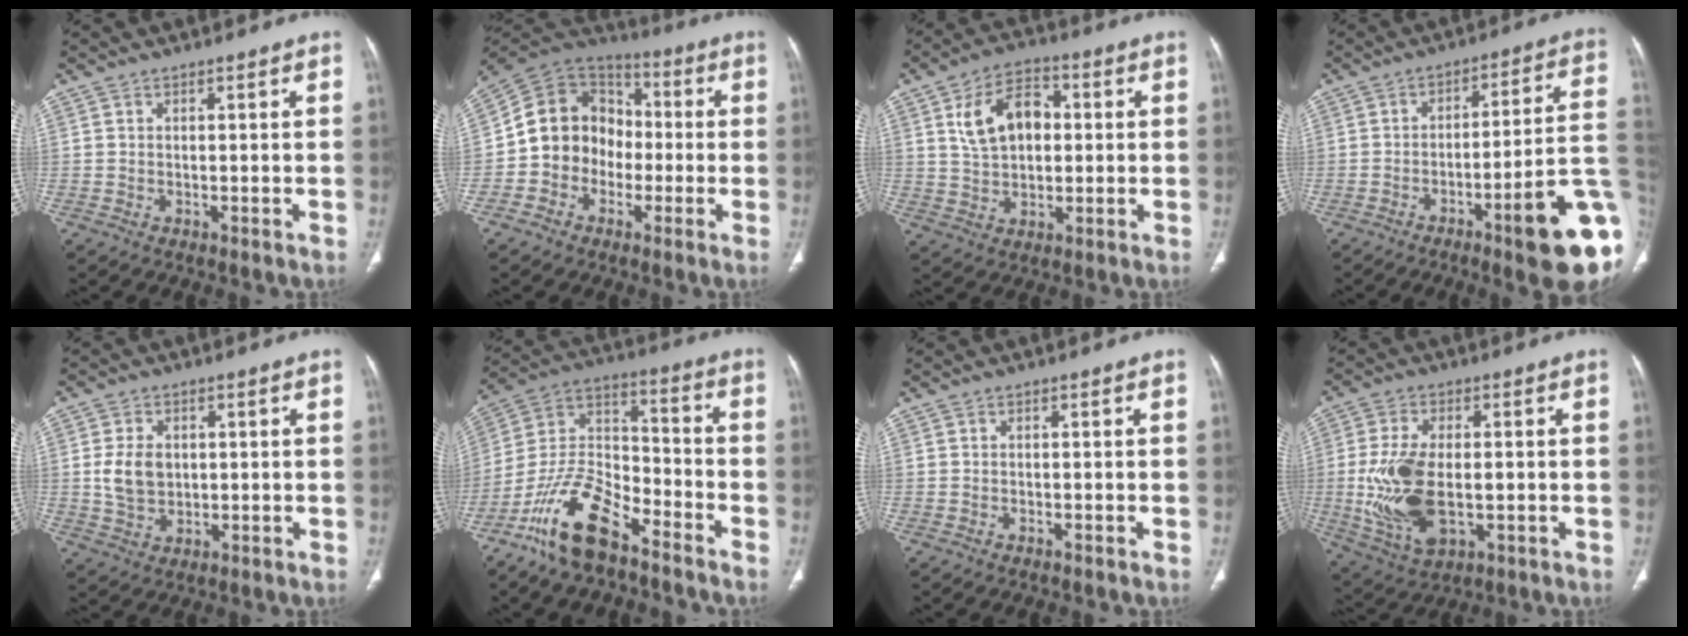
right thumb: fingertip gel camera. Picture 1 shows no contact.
{"total": 13.8, "force": [-1.9, 11.9, 6.7], "torque": [-0.073, 0.043, -0.048]}
{"total": 11.4, "force": [2.4, 7.5, 8.2], "torque": [-0.121, 0.011, 0.041]}
{"total": 19.2, "force": [-7.0, 2.7, 17.6], "torque": [-0.171, 0.034, -0.094]}
{"total": 6.5, "force": [0.5, 4.8, 4.4], "torque": [-0.070, -0.003, 0.016]}
{"total": 15.5, "force": [-10.6, 6.2, 9.4], "torque": [-0.171, 0.071, -0.204]}
{"total": 0.7, "force": [-0.6, 0.1, 0.4], "torque": [-0.012, 0.002, -0.004]}
{"total": 14.5, "force": [-1.7, 7.8, 12.0], "torque": [-0.242, -0.006, -0.018]}